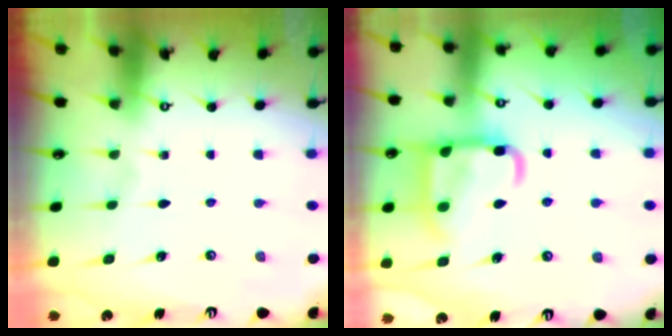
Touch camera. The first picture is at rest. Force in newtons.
{"total": 16.5, "press": 16.4, "slide": 1.5}